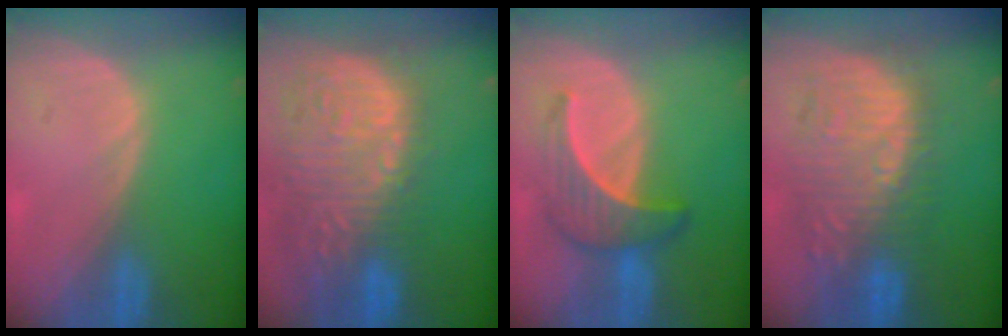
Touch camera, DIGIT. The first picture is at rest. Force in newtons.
{"total": 15.3, "press": 12.6, "slide": 8.7}
{"total": 6.4, "press": 6.1, "slide": 1.9}
{"total": 10.7, "press": 10.4, "slide": 2.4}